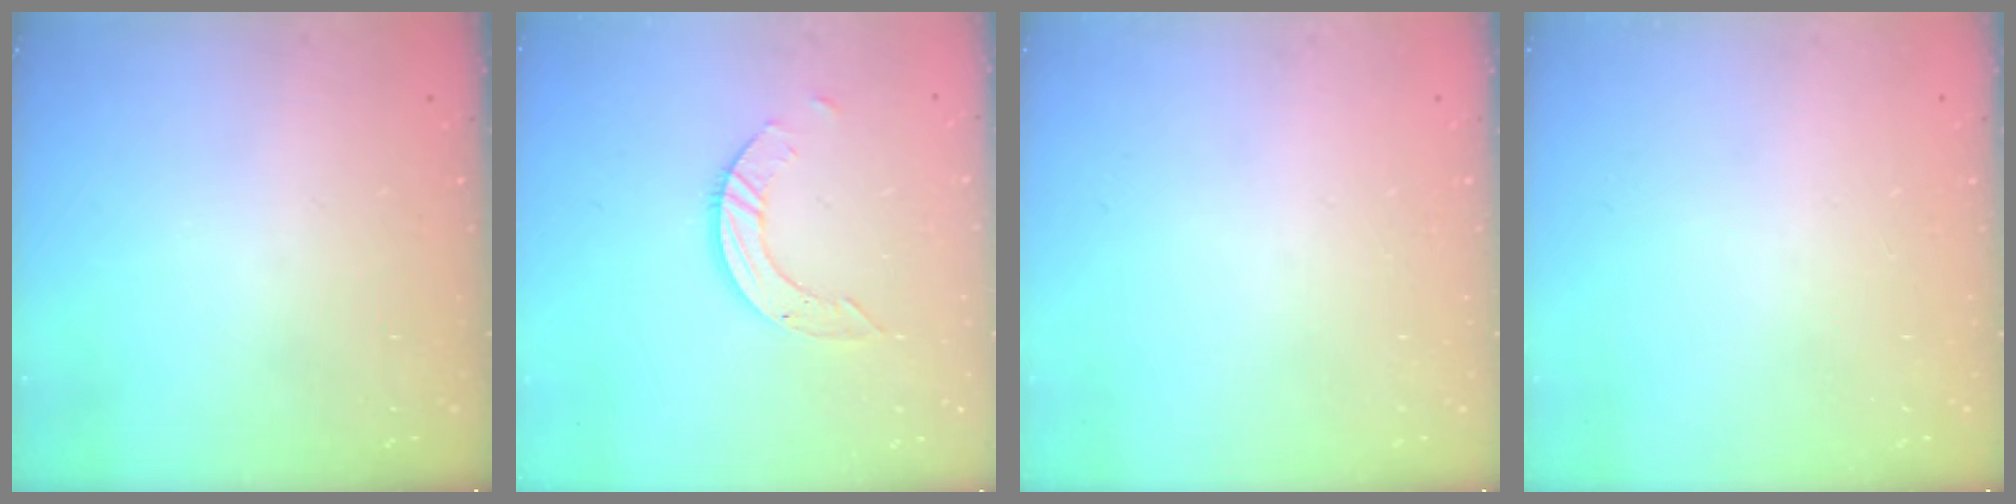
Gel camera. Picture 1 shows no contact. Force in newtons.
{"total": 5.8, "press": 5.8, "slide": 0.1}
{"total": 0.0}
{"total": 0.0}